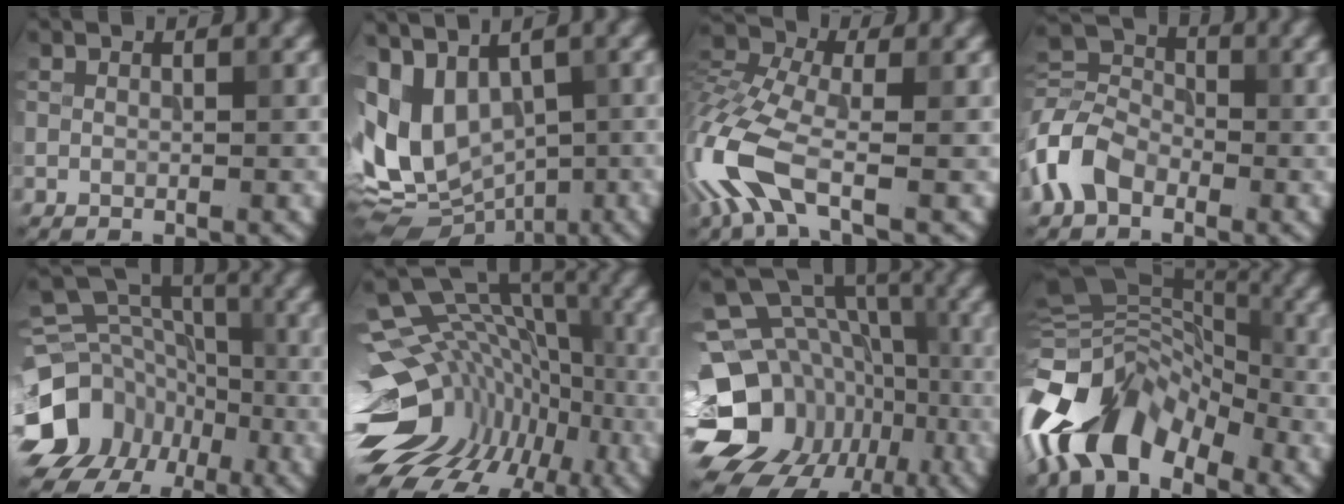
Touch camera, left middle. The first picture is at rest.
{"total": 11.0, "force": [0.8, 7.0, 8.4], "torque": [-0.159, 0.001, 0.020]}
{"total": 8.4, "force": [-3.6, 3.9, 6.5], "torque": [-0.160, 0.001, -0.090]}
{"total": 5.4, "force": [-2.7, 3.7, 2.8], "torque": [-0.063, 0.008, -0.073]}
{"total": 9.9, "force": [-4.0, 8.4, 3.5], "torque": [-0.086, 0.015, -0.084]}
{"total": 14.7, "force": [-4.7, 10.4, 9.2], "torque": [-0.145, 0.025, -0.034]}
{"total": 17.5, "force": [-6.0, 14.7, 7.3], "torque": [-0.161, -0.007, -0.088]}
{"total": 9.8, "force": [-5.6, 5.4, 5.9], "torque": [-0.093, 0.014, -0.123]}